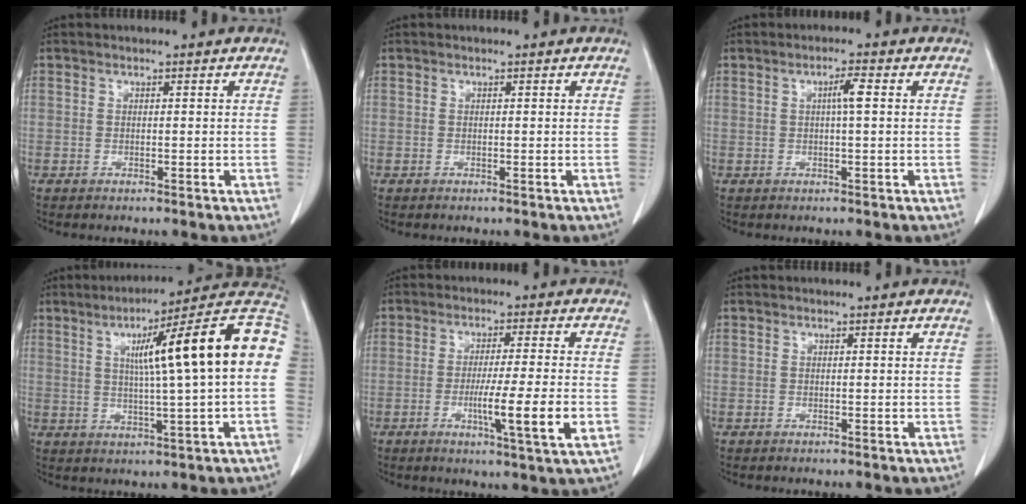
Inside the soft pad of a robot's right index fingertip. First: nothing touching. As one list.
[{"total": 0.0}, {"total": 2.5, "force": [0.4, 0.0, 2.5], "torque": [-0.043, 0.003, 0.007]}, {"total": 18.9, "force": [3.3, 0.2, 18.6], "torque": [-0.245, 0.034, 0.036]}, {"total": 9.2, "force": [-2.3, -0.8, 8.9], "torque": [-0.145, -0.022, -0.040]}, {"total": 0.0}]